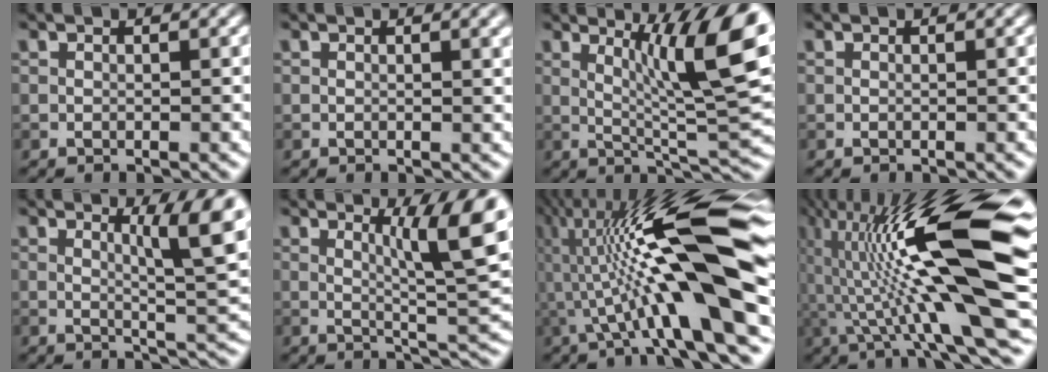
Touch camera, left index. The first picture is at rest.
{"total": 1.9, "force": [0.8, 0.7, 1.6], "torque": [-0.008, 0.005, 0.006]}
{"total": 9.8, "force": [2.8, 1.7, 9.2], "torque": [-0.131, 0.002, 0.052]}
{"total": 0.0}
{"total": 6.5, "force": [2.0, 1.1, 6.1], "torque": [-0.080, -0.004, 0.036]}
{"total": 7.5, "force": [2.3, 1.3, 7.1], "torque": [-0.094, -0.001, 0.044]}
{"total": 13.5, "force": [-0.5, 2.3, 13.3], "torque": [-0.230, 0.024, -0.003]}
{"total": 15.7, "force": [0.3, 2.9, 15.5], "torque": [-0.257, 0.027, 0.006]}